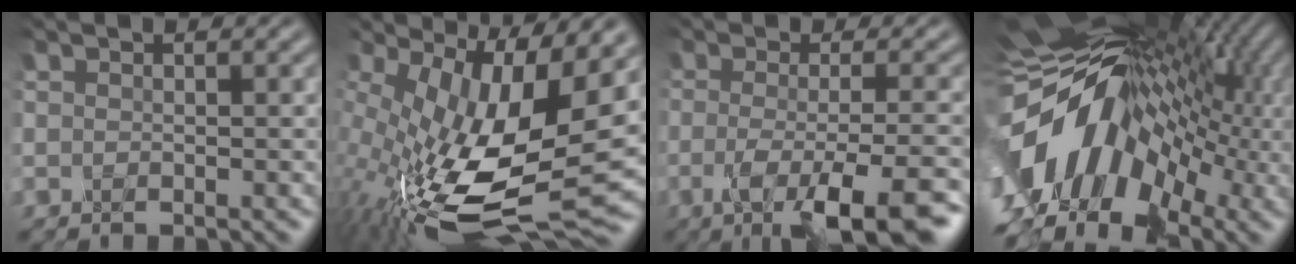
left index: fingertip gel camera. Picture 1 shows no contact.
{"total": 14.0, "force": [0.3, 6.2, 12.6], "torque": [-0.253, -0.028, 0.017]}
{"total": 8.8, "force": [-4.1, 2.4, 7.3], "torque": [-0.113, -0.004, -0.068]}
{"total": 15.0, "force": [-0.5, 10.9, 10.3], "torque": [-0.191, 0.010, -0.023]}